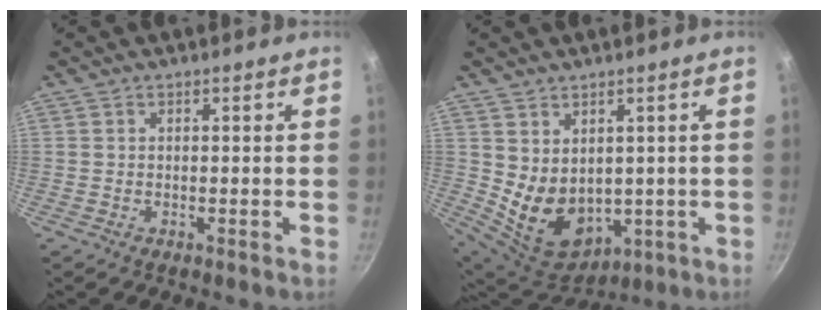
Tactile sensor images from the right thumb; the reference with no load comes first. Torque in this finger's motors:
{"motor_torque": [-0.46, 1.39, 1.23, -0.10, 0.12]}